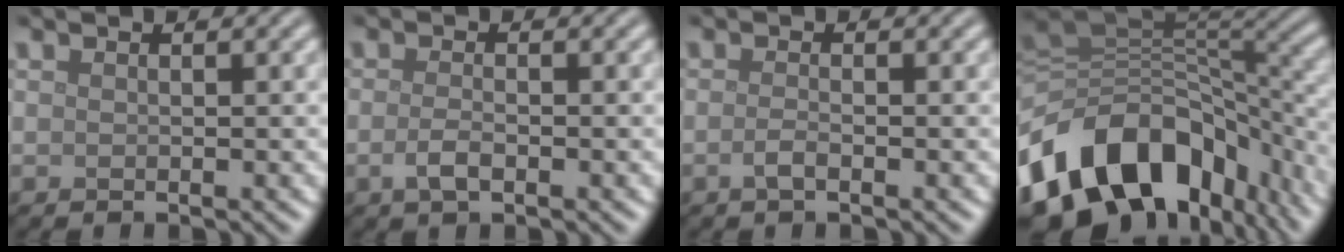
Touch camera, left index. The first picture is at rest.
{"total": 1.8, "force": [-0.7, 0.7, 1.5], "torque": [-0.033, -0.003, -0.016]}
{"total": 1.2, "force": [-0.5, 0.4, 1.0], "torque": [-0.020, 0.001, -0.013]}
{"total": 15.1, "force": [-6.8, 10.2, 8.7], "torque": [-0.169, -0.003, -0.102]}